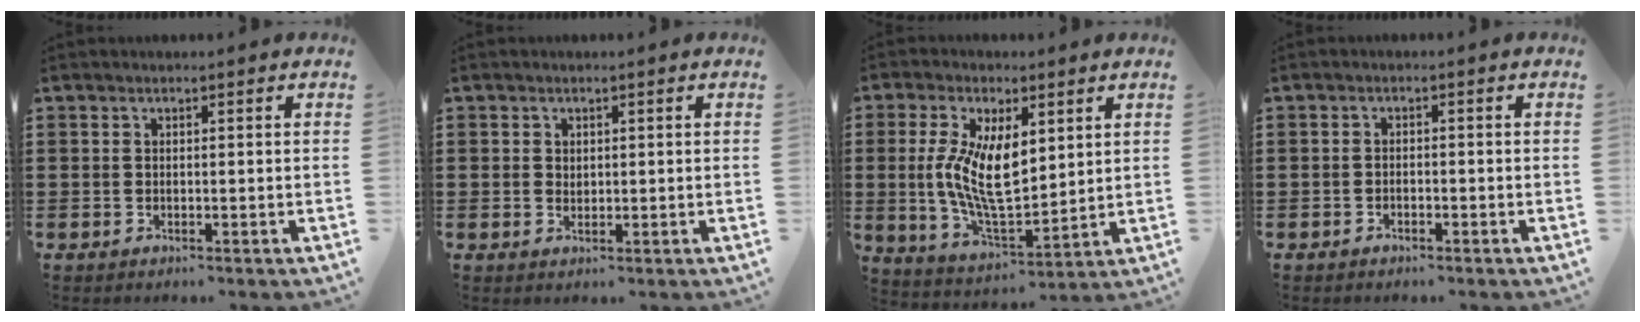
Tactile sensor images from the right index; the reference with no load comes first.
{"total": 0.8, "force": [0.3, 0.6, 0.3], "torque": [-0.008, 0.000, 0.008]}
{"total": 10.7, "force": [1.6, 4.9, 9.3], "torque": [-0.182, 0.002, 0.030]}
{"total": 1.1, "force": [-1.0, 0.4, 0.2], "torque": [-0.008, 0.000, -0.021]}